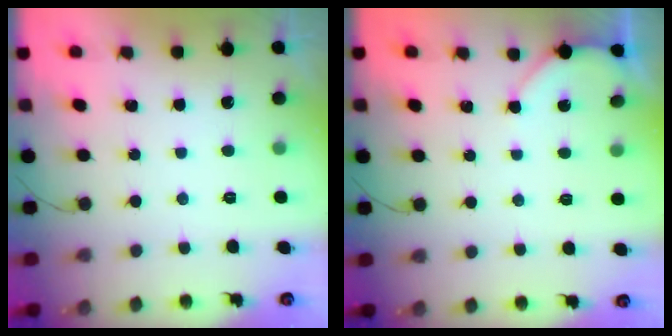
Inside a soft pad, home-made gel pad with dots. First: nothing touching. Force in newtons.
{"total": 3.1, "press": 3.1, "slide": 0.2}